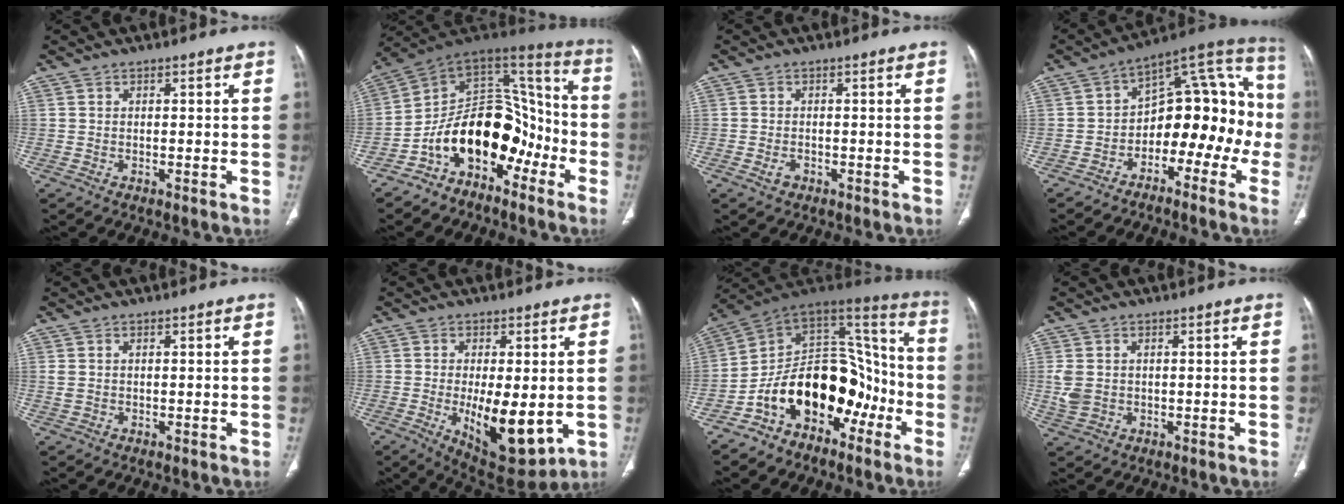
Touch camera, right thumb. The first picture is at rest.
{"total": 19.3, "force": [-8.7, 12.0, 12.5], "torque": [-0.152, 0.114, -0.150]}
{"total": 1.8, "force": [-0.8, 1.3, 0.9], "torque": [-0.018, 0.006, -0.012]}
{"total": 17.9, "force": [-5.3, 10.8, 13.3], "torque": [-0.120, 0.106, -0.082]}
{"total": 1.3, "force": [0.3, 0.9, 0.9], "torque": [-0.029, 0.011, 0.012]}
{"total": 13.9, "force": [-2.3, 6.0, 12.4], "torque": [-0.172, -0.025, -0.016]}
{"total": 21.3, "force": [-8.7, 13.6, 14.0], "torque": [-0.173, 0.108, -0.141]}
{"total": 4.2, "force": [0.3, 3.3, 2.7], "torque": [-0.066, 0.002, 0.013]}